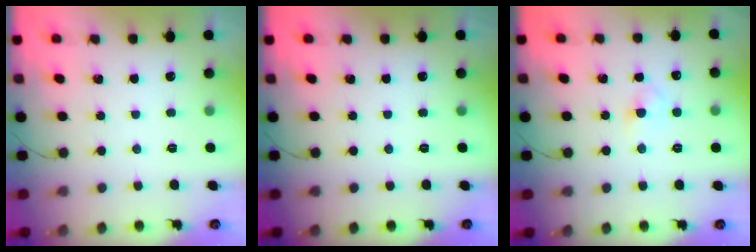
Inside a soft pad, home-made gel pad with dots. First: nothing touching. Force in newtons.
{"total": 0.0}
{"total": 3.0, "press": 2.7, "slide": 1.2}